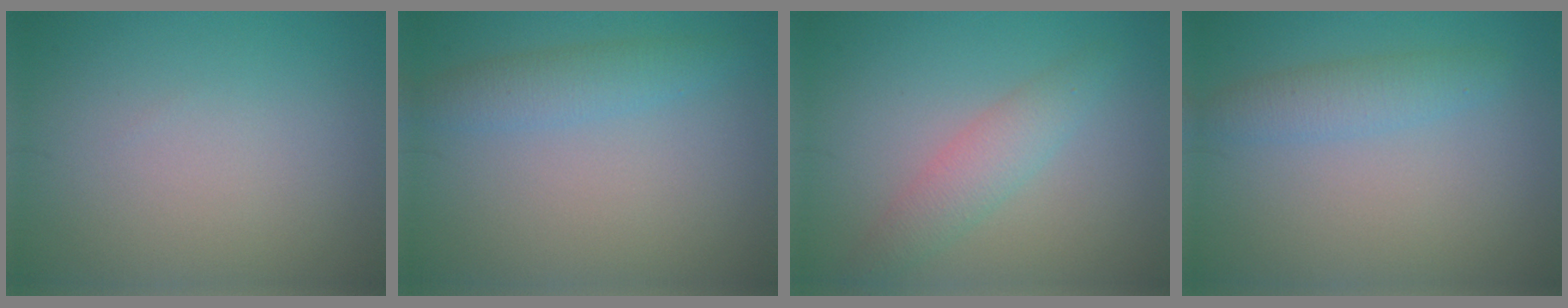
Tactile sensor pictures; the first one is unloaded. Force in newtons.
{"total": 2.6, "press": 2.6, "slide": 0.0}
{"total": 2.8, "press": 2.8, "slide": 0.1}
{"total": 2.4, "press": 2.4, "slide": 0.1}